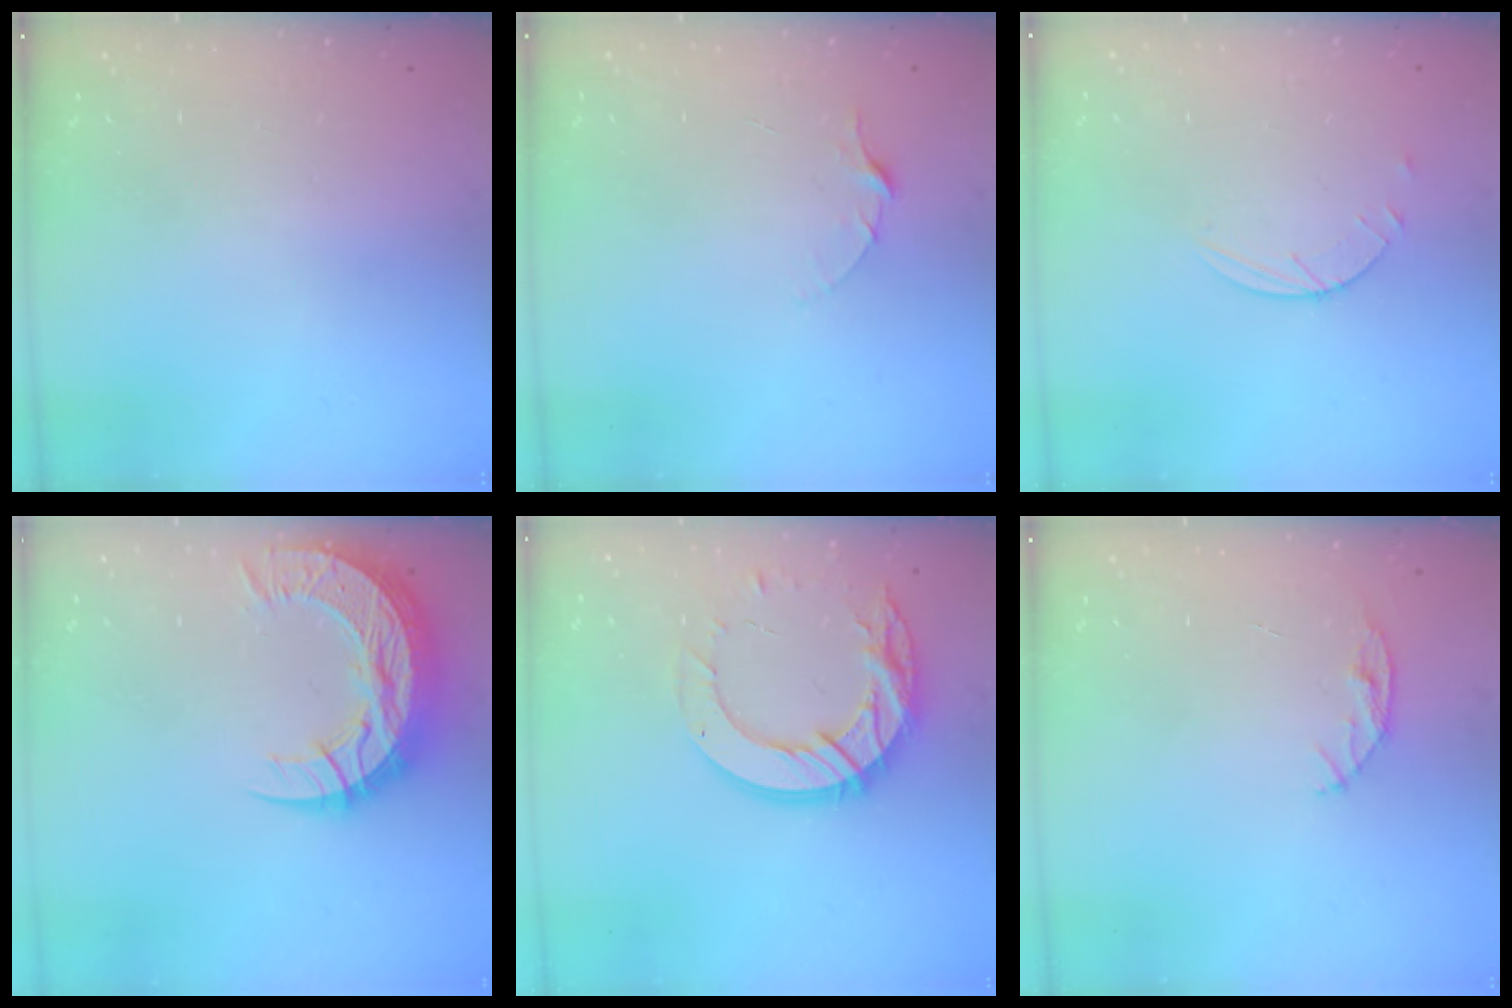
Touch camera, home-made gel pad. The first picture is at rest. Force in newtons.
{"total": 5.2, "press": 5.2, "slide": 0.5}
{"total": 2.5, "press": 2.4, "slide": 0.3}
{"total": 15.4, "press": 15.3, "slide": 1.1}
{"total": 16.4, "press": 16.4, "slide": 1.4}
{"total": 4.8, "press": 4.8, "slide": 0.5}